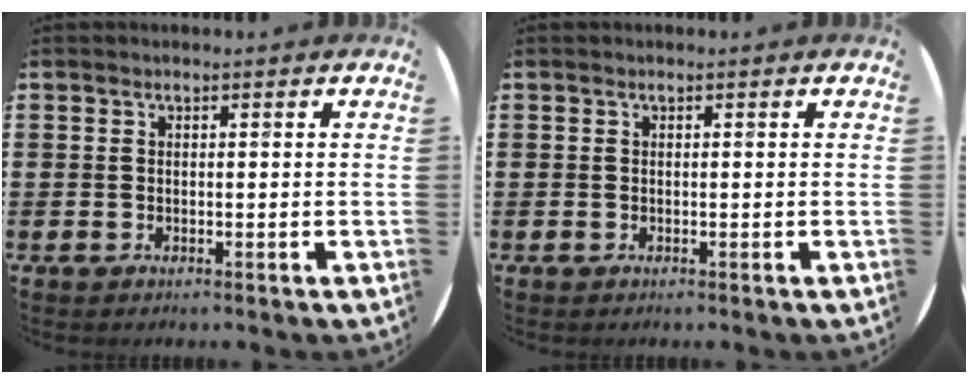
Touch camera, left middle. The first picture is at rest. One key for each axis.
{"total": 0.0}